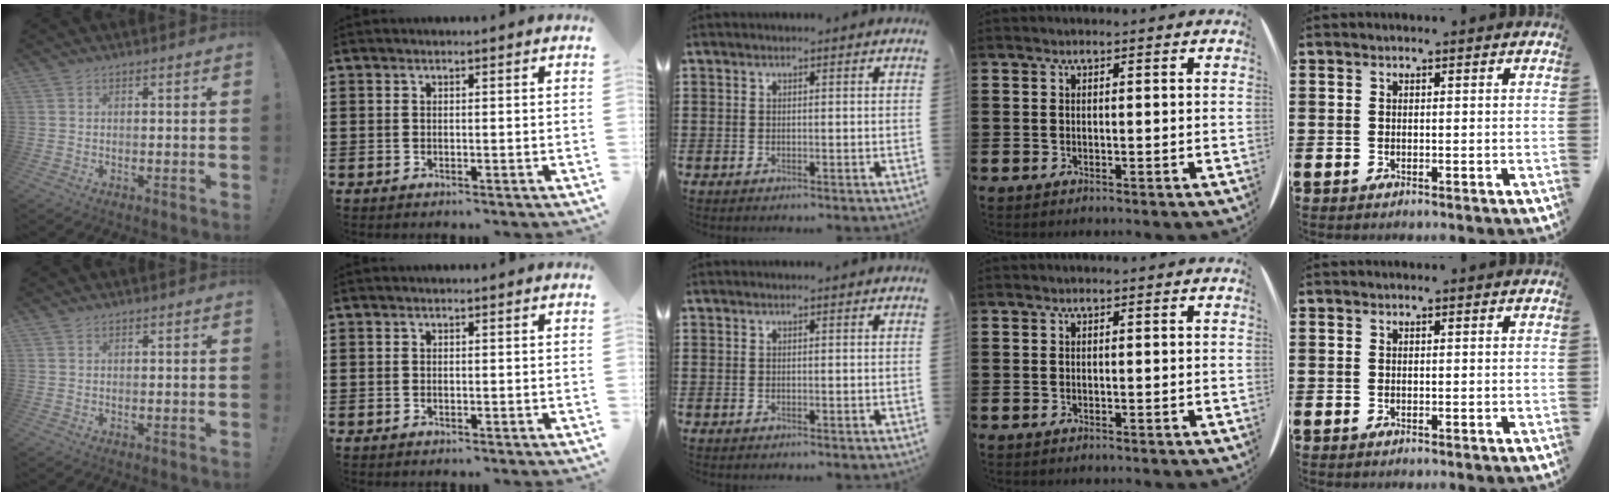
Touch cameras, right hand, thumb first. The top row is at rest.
{}